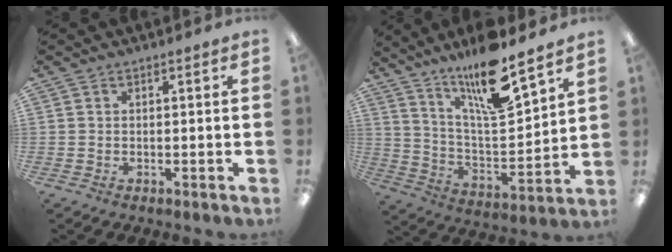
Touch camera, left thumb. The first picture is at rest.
{"total": 16.1, "force": [12.7, 3.0, 9.5], "torque": [-0.171, -0.082, 0.211]}